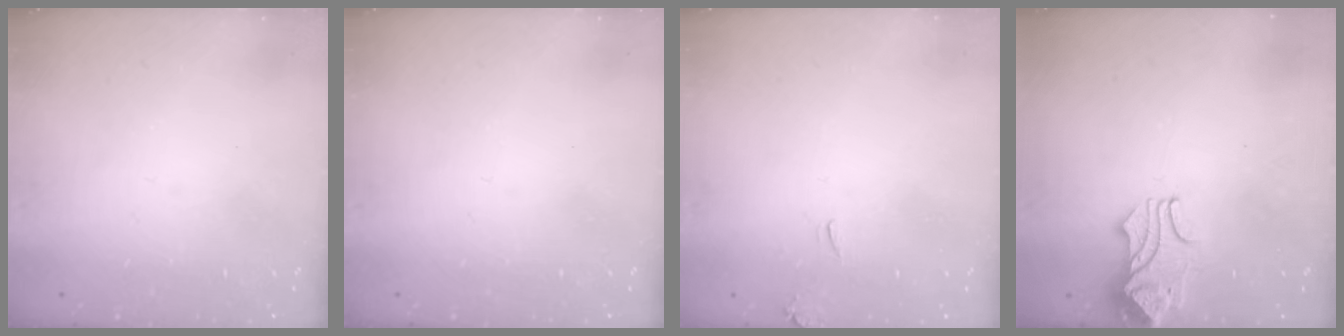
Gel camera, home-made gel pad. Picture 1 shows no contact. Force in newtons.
{"total": 0.0}
{"total": 0.6, "press": 0.1, "slide": 0.6}
{"total": 2.2, "press": 2.1, "slide": 0.7}